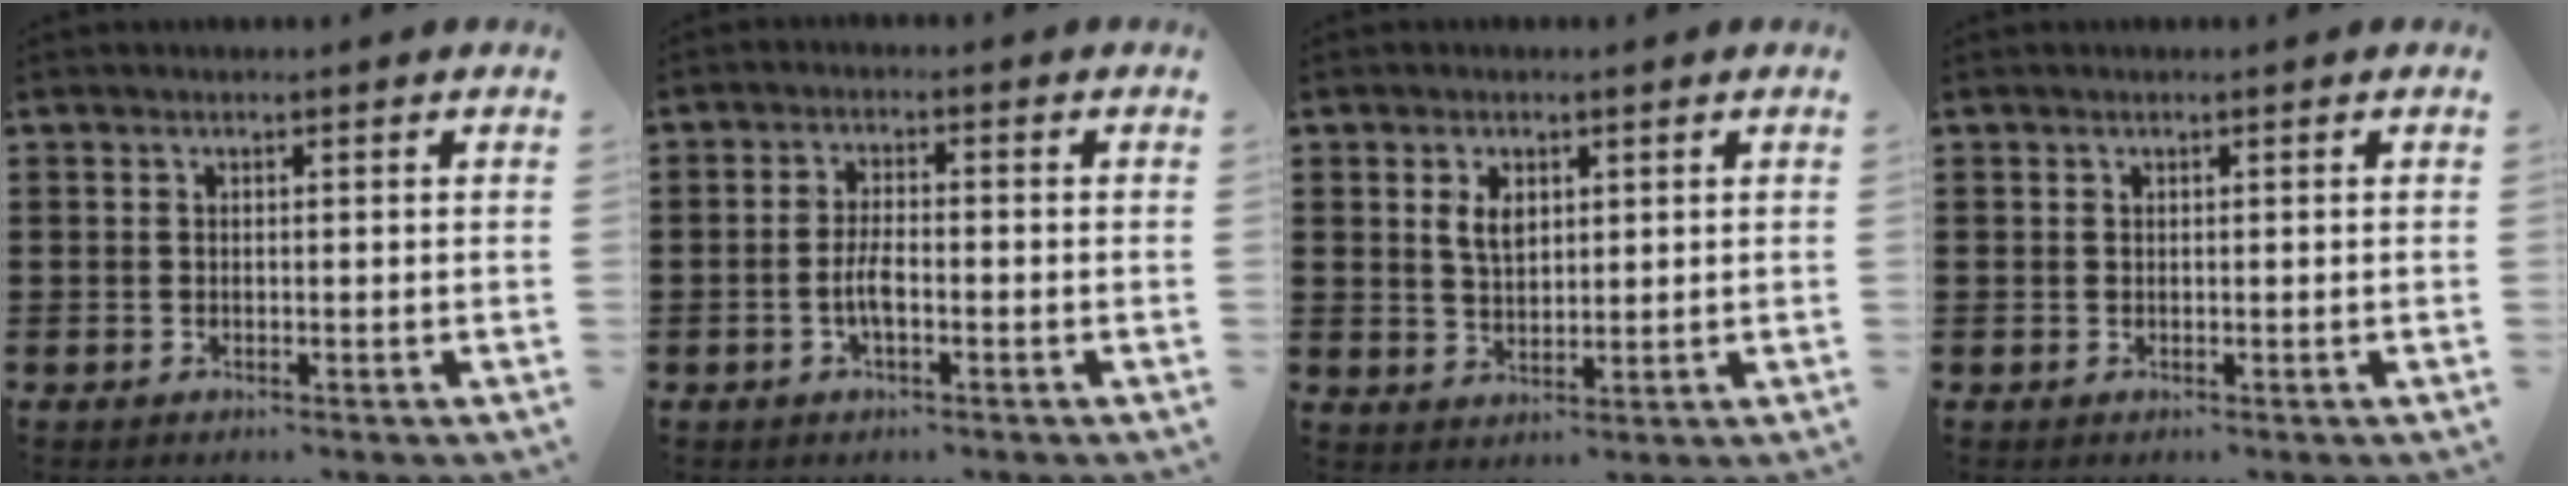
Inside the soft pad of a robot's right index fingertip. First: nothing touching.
{"total": 3.7, "force": [-1.1, 1.2, 3.4], "torque": [-0.075, 0.000, -0.024]}
{"total": 3.6, "force": [1.5, 2.0, 2.6], "torque": [-0.048, 0.004, 0.025]}
{"total": 0.0}